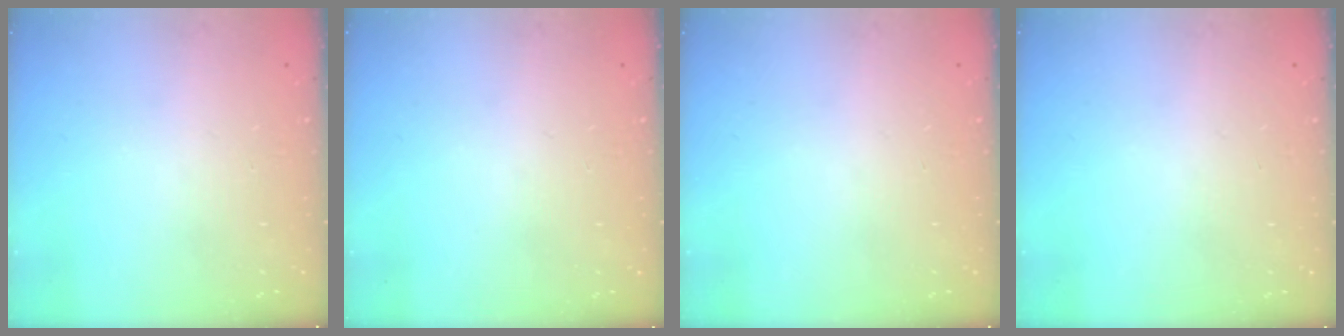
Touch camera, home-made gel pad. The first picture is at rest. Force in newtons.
{"total": 0.0}
{"total": 0.0}
{"total": 0.0}